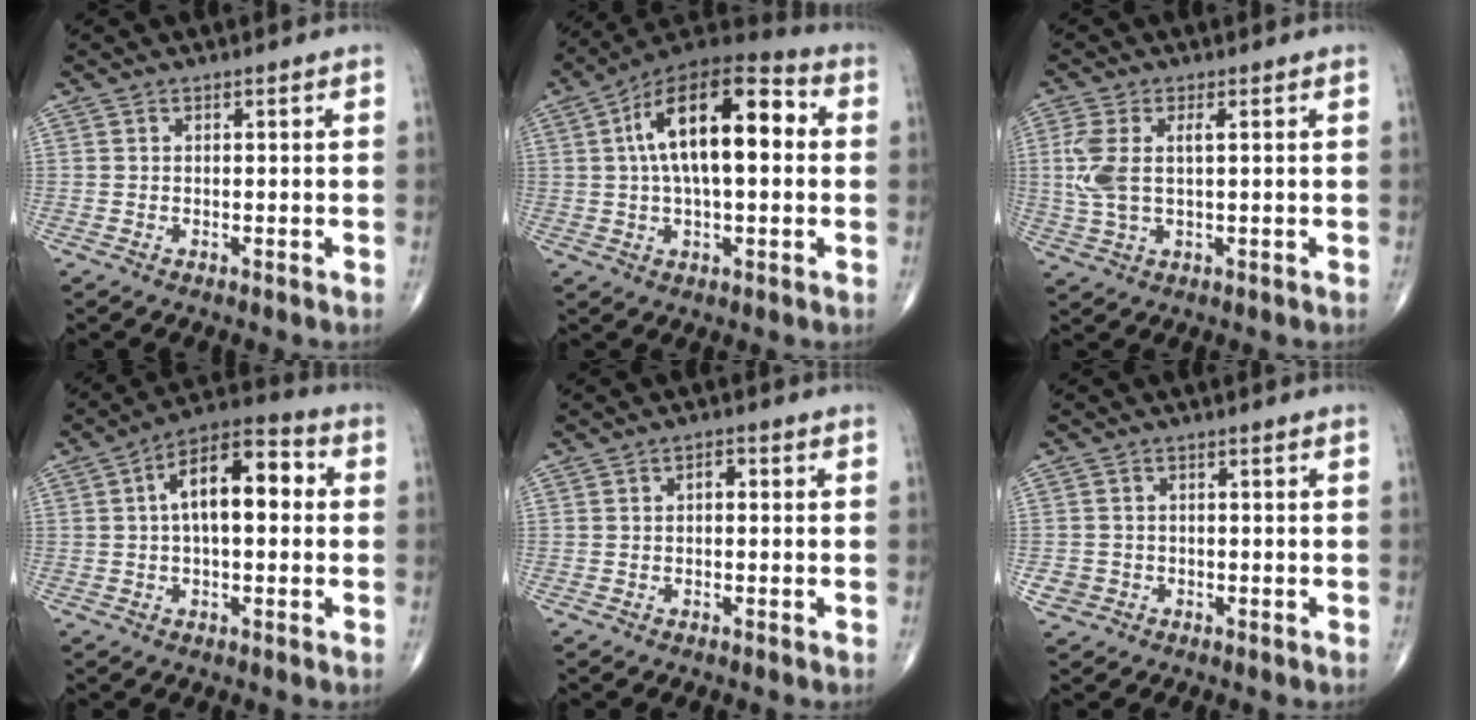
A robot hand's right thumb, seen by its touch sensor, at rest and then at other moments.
{"total": 19.1, "force": [3.0, 8.6, 16.8], "torque": [-0.265, 0.033, 0.037]}
{"total": 7.5, "force": [1.1, 3.3, 6.6], "torque": [-0.172, 0.007, 0.025]}
{"total": 13.0, "force": [1.8, 6.2, 11.3], "torque": [-0.170, 0.035, 0.016]}
{"total": 1.6, "force": [0.0, 1.0, 1.3], "torque": [-0.012, 0.006, -0.006]}
{"total": 2.6, "force": [-0.9, 2.4, 0.5], "torque": [0.001, 0.008, -0.013]}